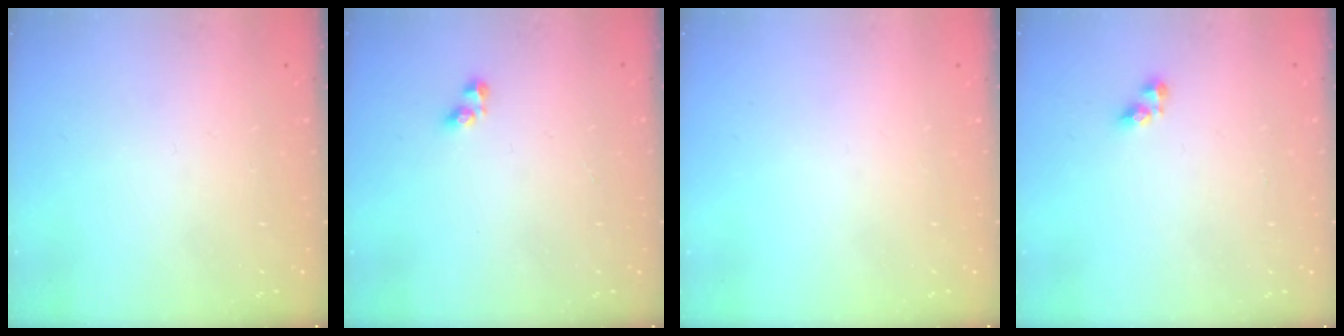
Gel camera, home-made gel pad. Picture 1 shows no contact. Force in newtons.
{"total": 2.9, "press": 2.9, "slide": 0.4}
{"total": 0.0}
{"total": 4.6, "press": 4.6, "slide": 0.6}